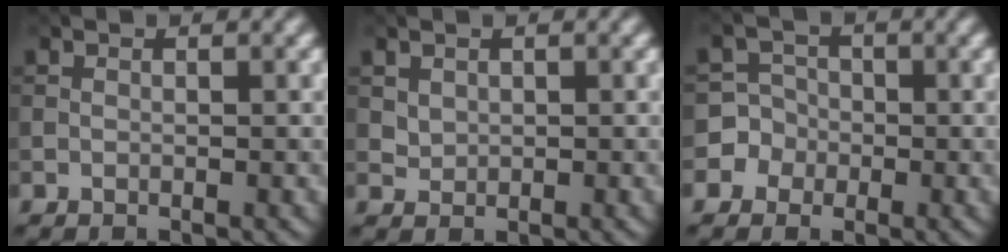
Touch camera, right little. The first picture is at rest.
{"total": 0.9, "force": [0.6, 0.6, 0.2], "torque": [-0.007, -0.003, 0.017]}
{"total": 4.2, "force": [-1.6, 3.9, 0.0], "torque": [0.023, 0.012, -0.040]}